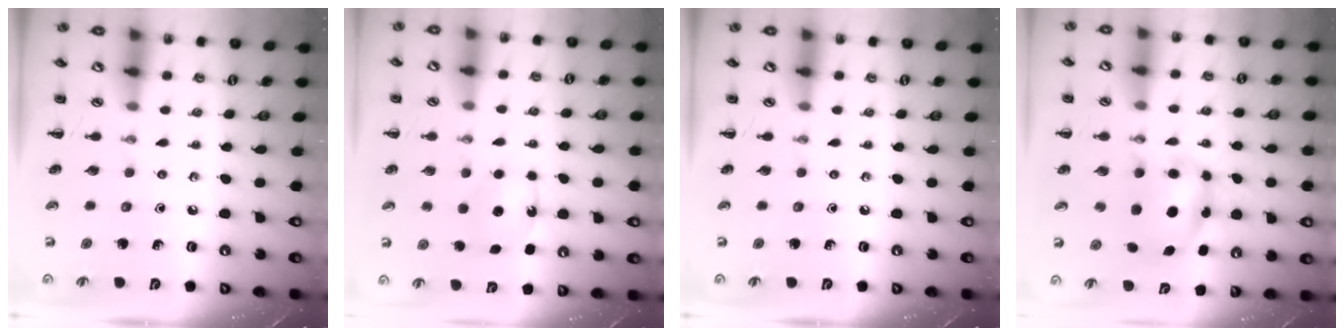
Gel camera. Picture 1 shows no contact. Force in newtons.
{"total": 5.5, "press": 5.4, "slide": 1.3}
{"total": 0.0}
{"total": 6.1, "press": 6.1, "slide": 0.8}